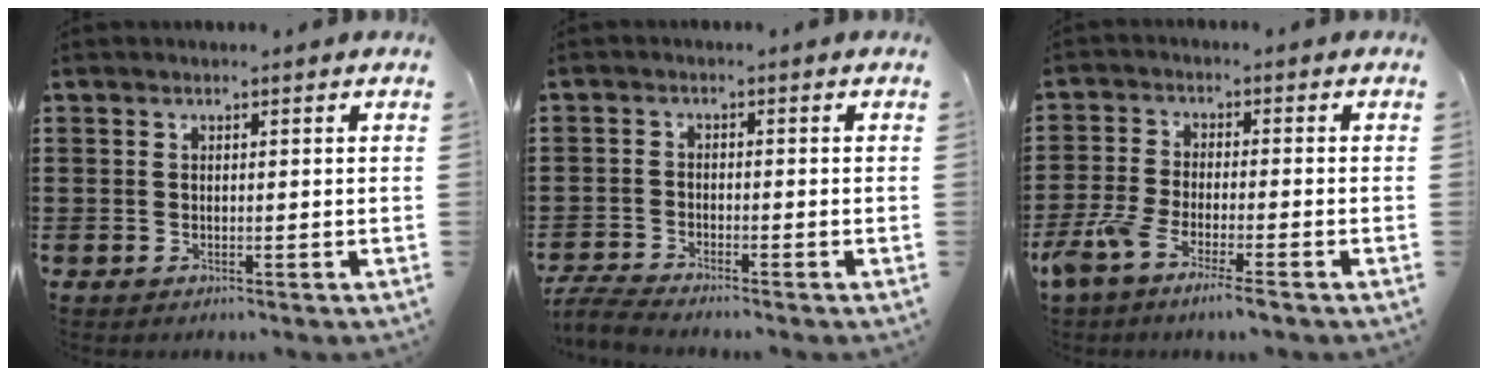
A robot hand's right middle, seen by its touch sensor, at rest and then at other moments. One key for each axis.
{"total": 3.0, "fx": -2.9, "fy": 0.0, "fz": 0.8, "tx": -0.037, "ty": -0.008, "tz": -0.065}
{"total": 5.2, "fx": -4.1, "fy": 0.2, "fz": 3.2, "tx": -0.081, "ty": -0.016, "tz": -0.081}